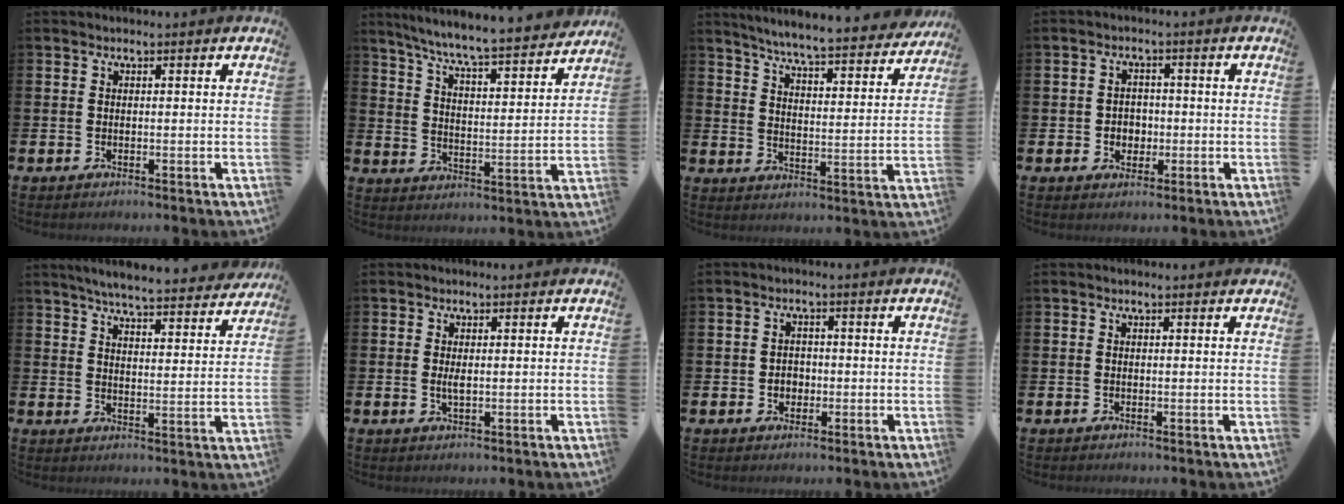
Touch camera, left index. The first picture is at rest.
{"total": 7.6, "force": [7.2, 0.1, 2.6], "torque": [-0.079, -0.060, 0.120]}
{"total": 6.3, "force": [6.0, 0.0, 2.1], "torque": [-0.063, -0.049, 0.099]}
{"total": 2.6, "force": [-0.3, 2.5, 0.9], "torque": [-0.015, 0.004, -0.013]}
{"total": 6.0, "force": [5.8, 0.2, 1.4], "torque": [-0.037, -0.045, 0.099]}
{"total": 1.4, "force": [0.2, 0.4, 1.4], "torque": [-0.016, -0.002, 0.000]}
{"total": 2.0, "force": [-0.4, 1.9, 0.7], "torque": [-0.008, 0.005, -0.013]}
{"total": 0.0}